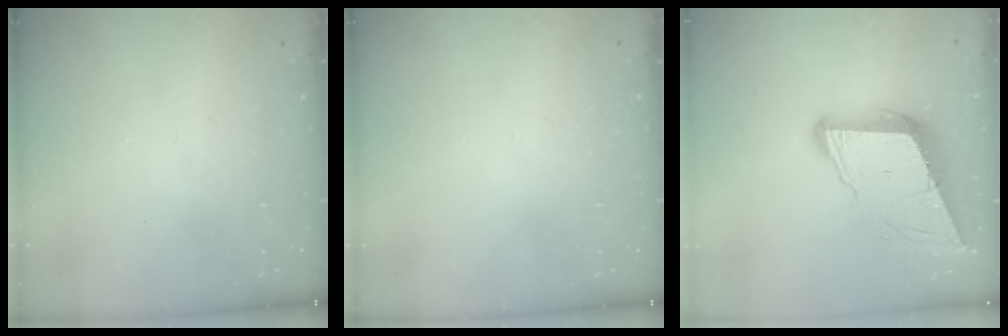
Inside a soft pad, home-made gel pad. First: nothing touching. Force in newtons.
{"total": 0.0}
{"total": 10.5, "press": 9.9, "slide": 3.6}